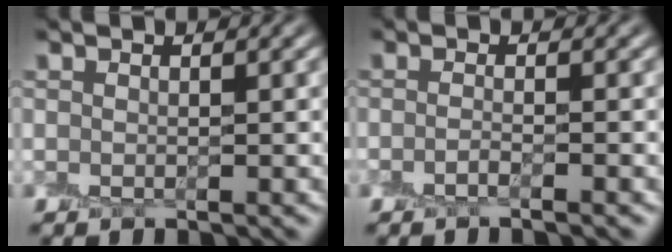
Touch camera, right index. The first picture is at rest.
{"total": 1.3, "force": [-0.7, 0.1, 1.0], "torque": [-0.011, -0.005, -0.022]}